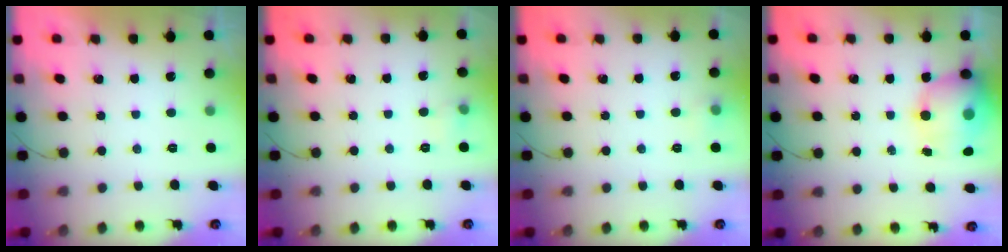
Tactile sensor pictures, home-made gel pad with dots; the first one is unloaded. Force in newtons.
{"total": 4.0, "press": 3.8, "slide": 1.0}
{"total": 5.4, "press": 5.3, "slide": 1.2}
{"total": 14.6, "press": 14.2, "slide": 3.4}